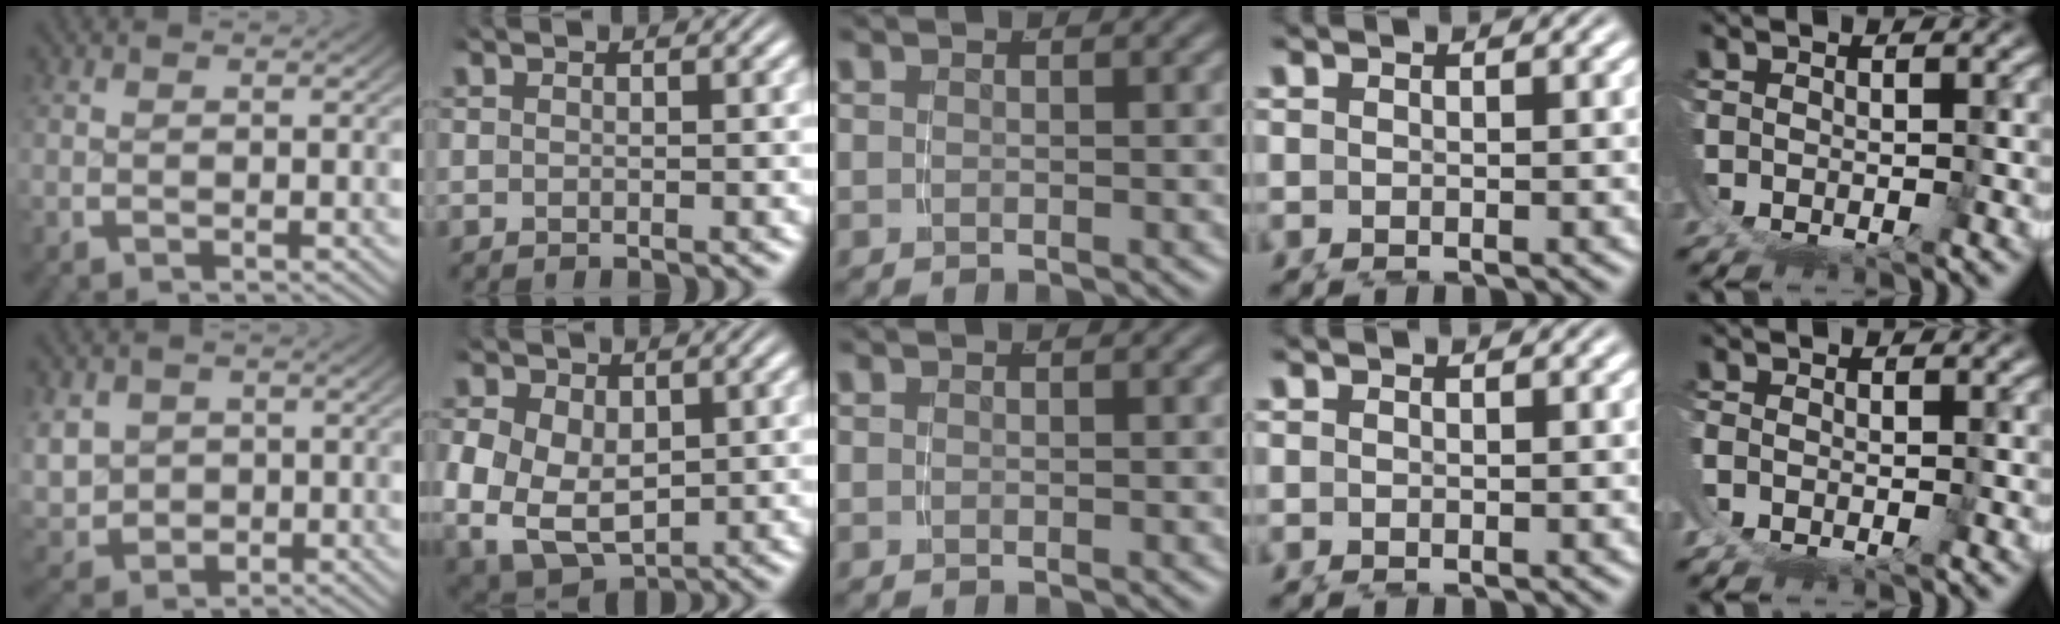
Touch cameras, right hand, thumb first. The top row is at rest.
{"thumb": {"total": 7.1, "force": [-0.4, 6.1, 3.7], "torque": [-0.103, -0.042, 0.013]}, "index": {"total": 11.3, "force": [-1.9, 9.7, 5.4], "torque": [-0.141, -0.057, -0.015]}, "little": {"total": 1.2, "force": [-0.4, 0.8, 0.8], "torque": [-0.018, -0.005, -0.007]}}